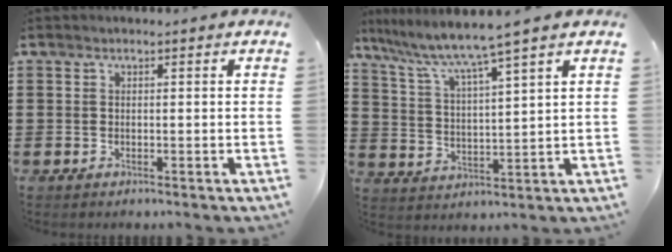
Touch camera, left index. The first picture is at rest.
{"total": 6.3, "force": [5.2, -0.8, 3.4], "torque": [-0.089, -0.039, 0.081]}